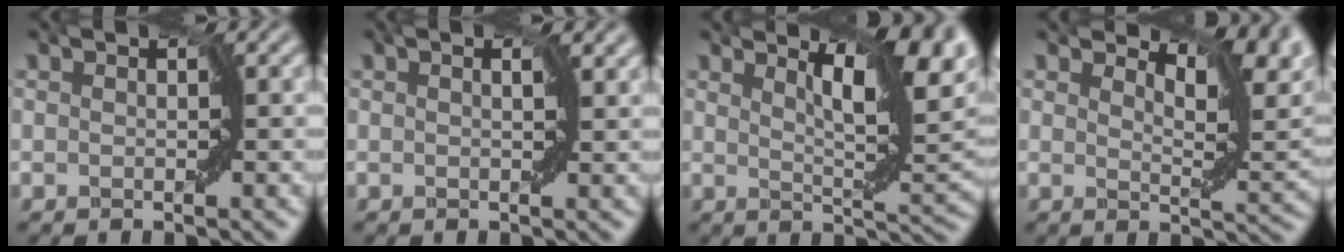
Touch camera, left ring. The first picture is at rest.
{"total": 1.3, "force": [0.6, 0.4, 1.0], "torque": [-0.018, 0.000, 0.007]}
{"total": 8.9, "force": [3.8, 2.0, 7.8], "torque": [-0.117, 0.011, 0.064]}
{"total": 6.1, "force": [3.4, 2.3, 4.5], "torque": [-0.076, 0.001, 0.057]}